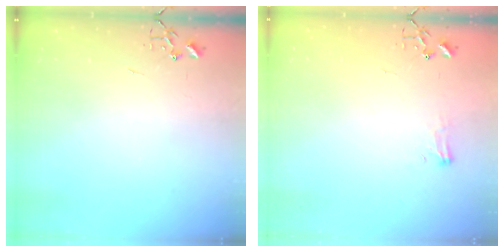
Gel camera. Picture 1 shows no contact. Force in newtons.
{"total": 5.5, "press": 5.5, "slide": 0.7}